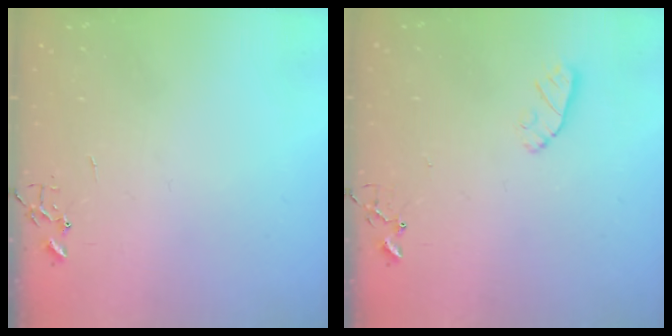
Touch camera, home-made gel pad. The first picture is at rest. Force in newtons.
{"total": 6.0, "press": 6.0, "slide": 0.3}